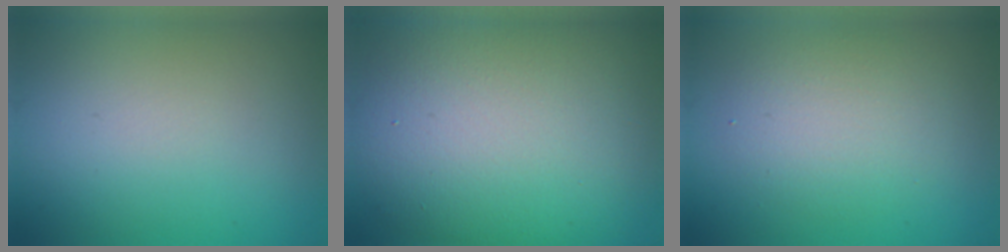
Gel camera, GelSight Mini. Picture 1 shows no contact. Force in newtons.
{"total": 13.4, "press": 13.3, "slide": 0.8}
{"total": 3.9, "press": 3.9, "slide": 0.4}